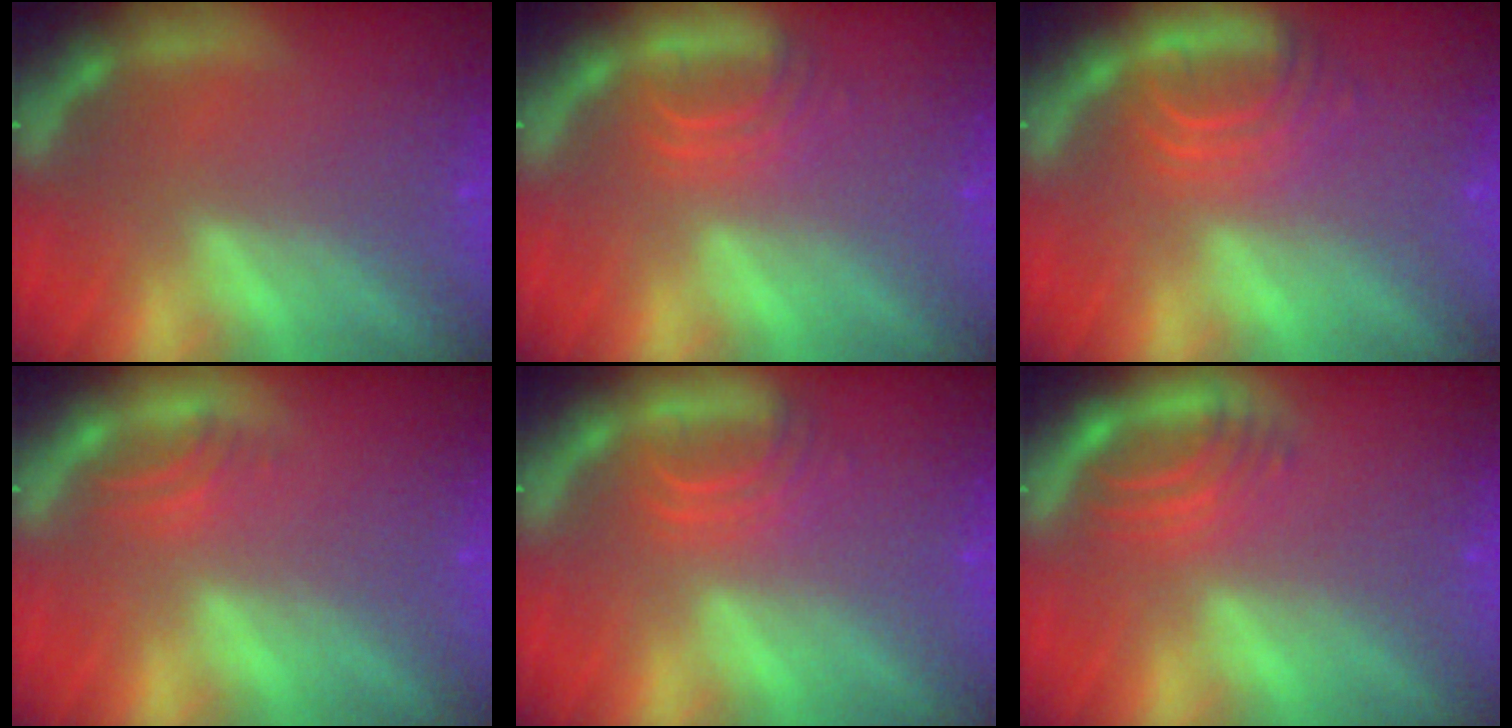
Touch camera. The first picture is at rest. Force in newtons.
{"total": 2.9}
{"total": 4.5}
{"total": 1.5}
{"total": 2.9}
{"total": 3.4}